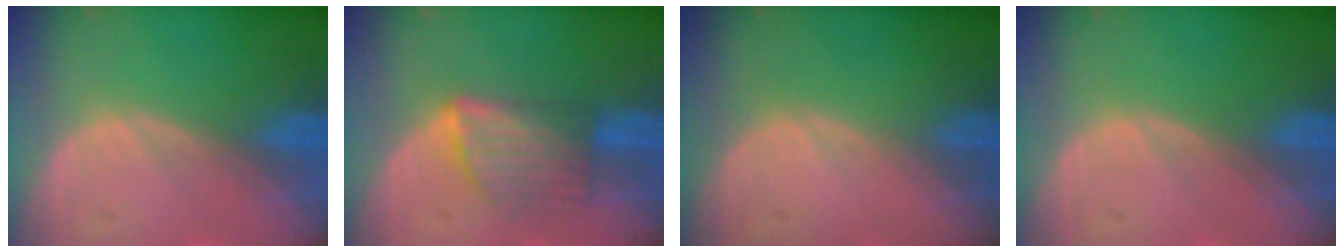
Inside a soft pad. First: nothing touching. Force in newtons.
{"total": 5.9, "press": 5.7, "slide": 1.5}
{"total": 0.0}
{"total": 0.0}